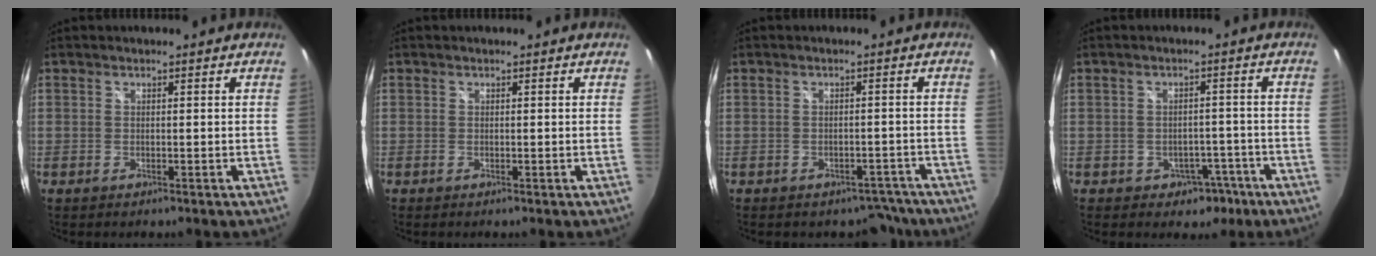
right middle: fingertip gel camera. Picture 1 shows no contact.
{"total": 0.0}
{"total": 3.8, "force": [-3.2, 2.1, 0.4], "torque": [0.006, 0.023, -0.029]}
{"total": 3.7, "force": [-2.3, 2.7, 1.0], "torque": [-0.022, 0.014, -0.018]}